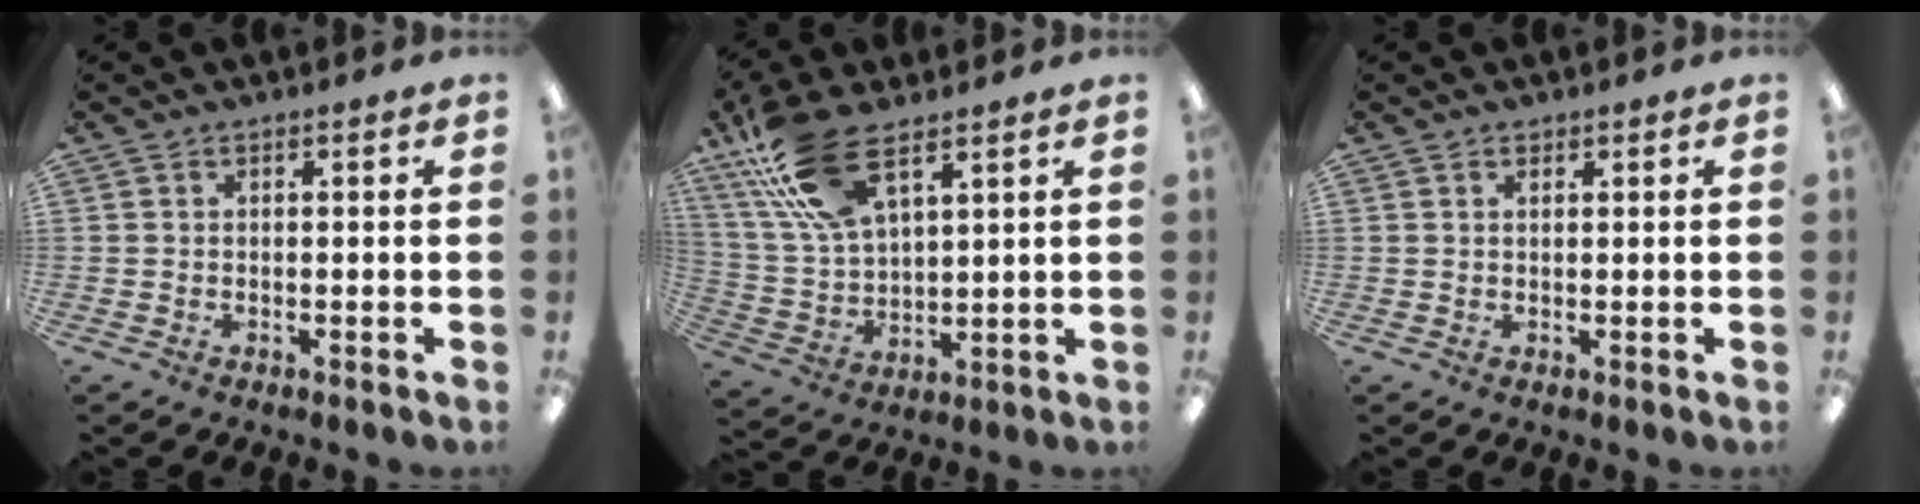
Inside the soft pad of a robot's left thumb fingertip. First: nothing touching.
{"total": 17.4, "force": [10.7, 7.4, 11.6], "torque": [-0.261, -0.033, 0.190]}
{"total": 0.8, "force": [0.6, 0.5, 0.2], "torque": [-0.005, 0.002, 0.011]}